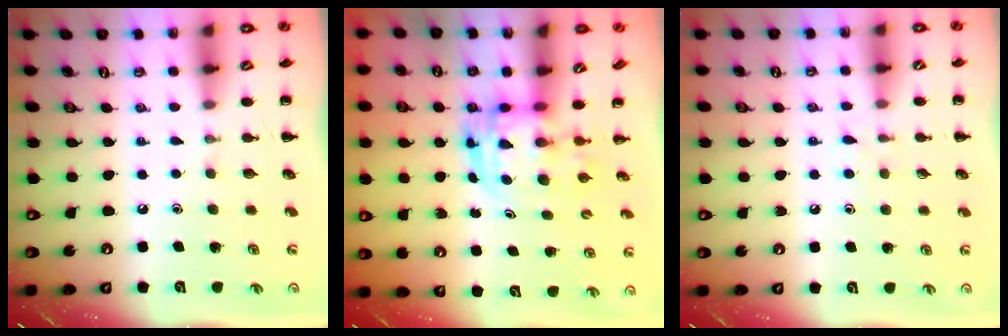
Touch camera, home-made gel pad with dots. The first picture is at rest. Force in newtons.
{"total": 4.0, "press": 3.7, "slide": 1.3}
{"total": 5.6, "press": 5.2, "slide": 2.0}